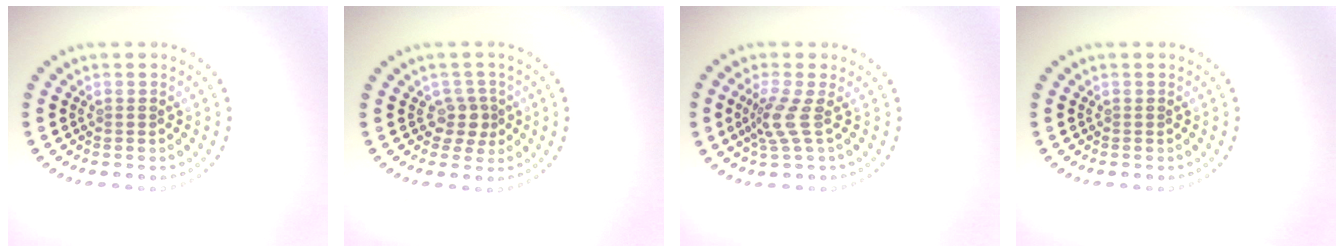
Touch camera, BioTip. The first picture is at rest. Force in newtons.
{"total": 2.0, "press": 1.6, "slide": 1.3}
{"total": 2.5, "press": 1.9, "slide": 1.7}
{"total": 0.0}